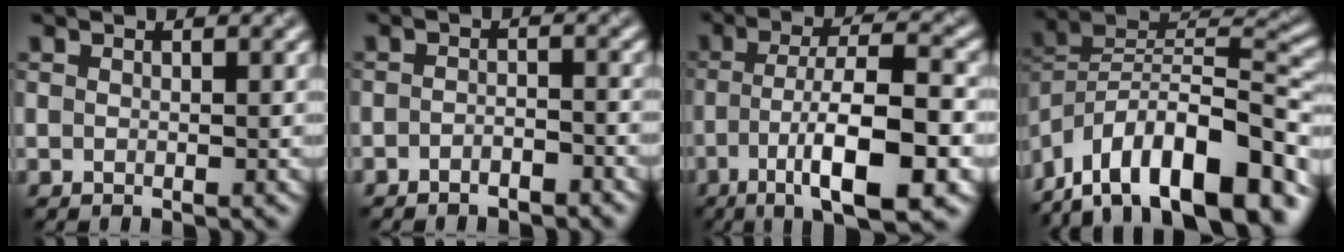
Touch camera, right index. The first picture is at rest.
{"total": 1.4, "force": [-1.3, 0.3, 0.5], "torque": [-0.009, 0.003, -0.025]}
{"total": 9.9, "force": [-3.8, 2.2, 8.9], "torque": [-0.144, 0.005, -0.064]}
{"total": 14.1, "force": [-9.0, 5.3, 9.6], "torque": [-0.172, 0.032, -0.161]}